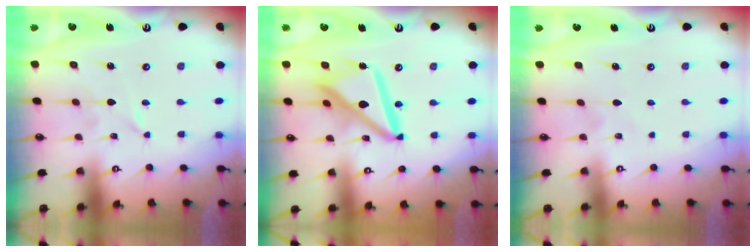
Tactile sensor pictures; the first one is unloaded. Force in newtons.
{"total": 14.9, "press": 14.8, "slide": 1.5}
{"total": 3.7, "press": 3.7, "slide": 0.5}